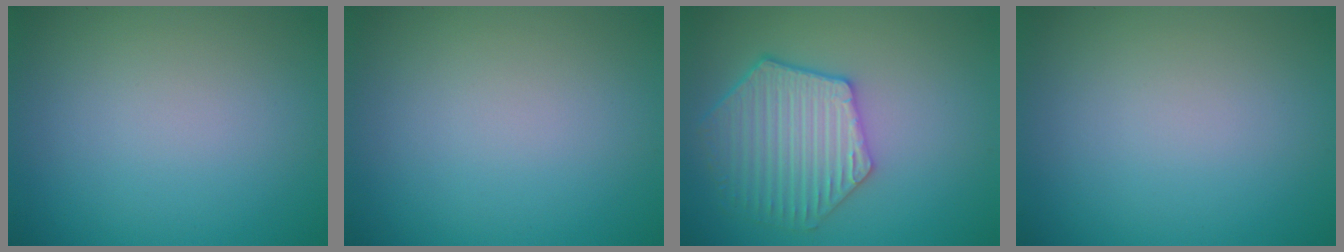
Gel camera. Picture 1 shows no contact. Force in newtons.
{"total": 0.0}
{"total": 5.4, "press": 4.9, "slide": 2.3}
{"total": 0.0}